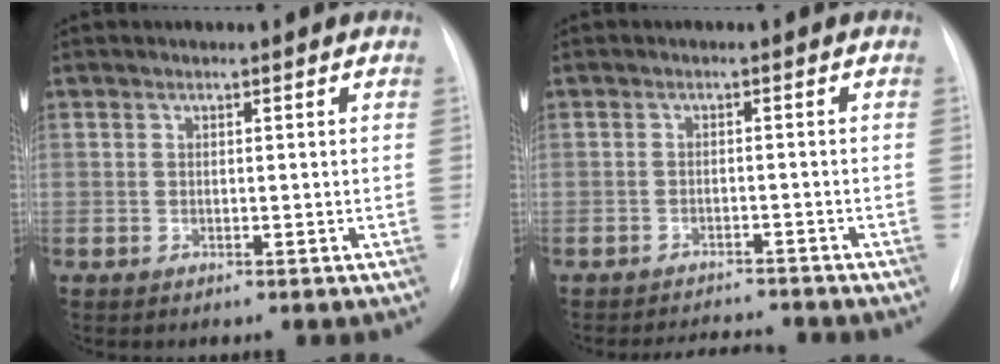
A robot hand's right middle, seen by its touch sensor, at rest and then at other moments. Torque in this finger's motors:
{"motor_torque": [0.02, -0.02, 0.01, 0.00]}